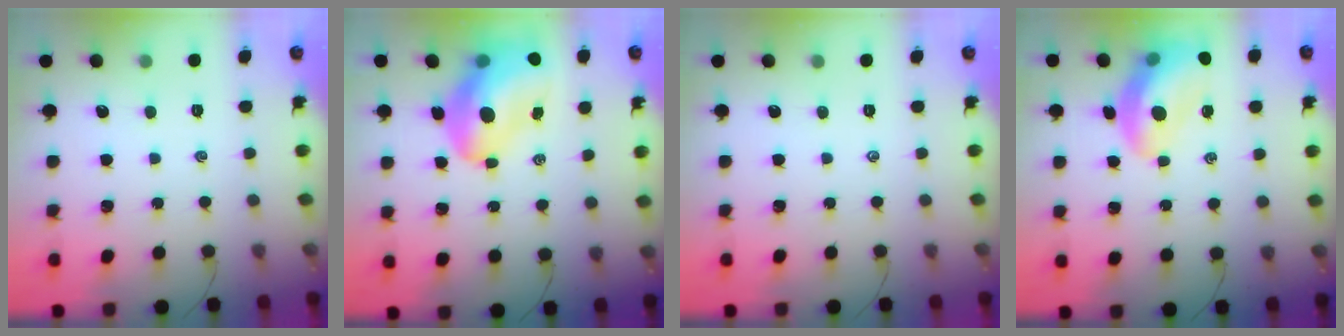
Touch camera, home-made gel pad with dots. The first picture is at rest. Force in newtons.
{"total": 15.9, "press": 15.2, "slide": 4.7}
{"total": 0.0}
{"total": 13.4, "press": 12.9, "slide": 3.3}